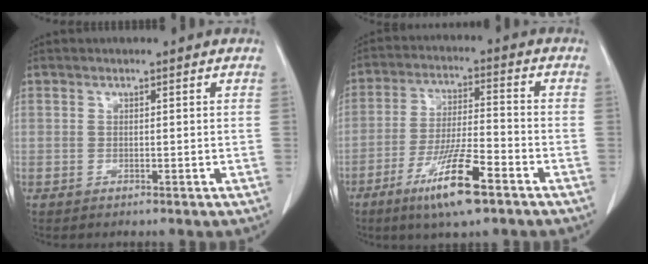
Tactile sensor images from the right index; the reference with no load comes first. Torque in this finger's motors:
{"motor_torque": [1.03, -0.58, 0.27, 0.08]}